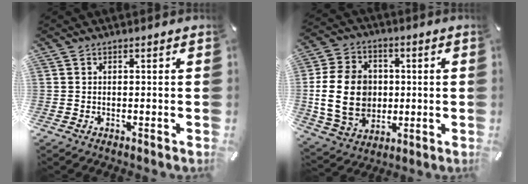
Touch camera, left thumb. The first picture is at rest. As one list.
[{"total": 16.7, "force": [-0.2, 13.5, 9.9], "torque": [-0.213, 0.001, -0.004]}]